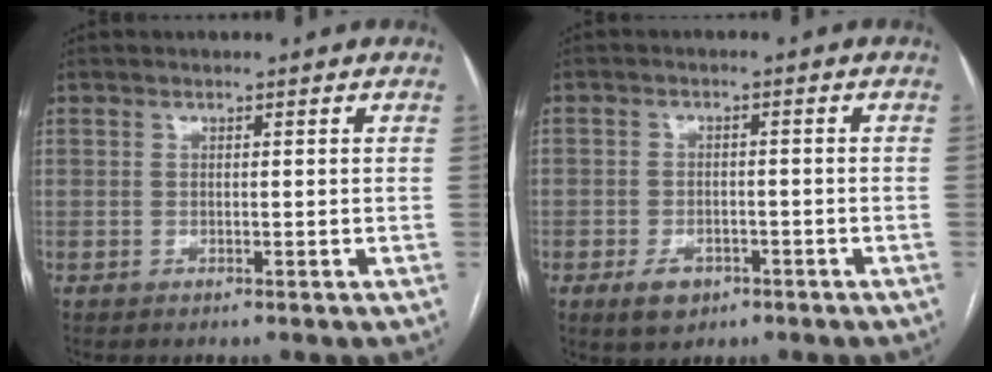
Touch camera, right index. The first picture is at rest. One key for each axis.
{"total": 4.2, "fx": -2.3, "fy": 2.9, "fz": 2.0, "tx": -0.031, "ty": 0.002, "tz": -0.027}